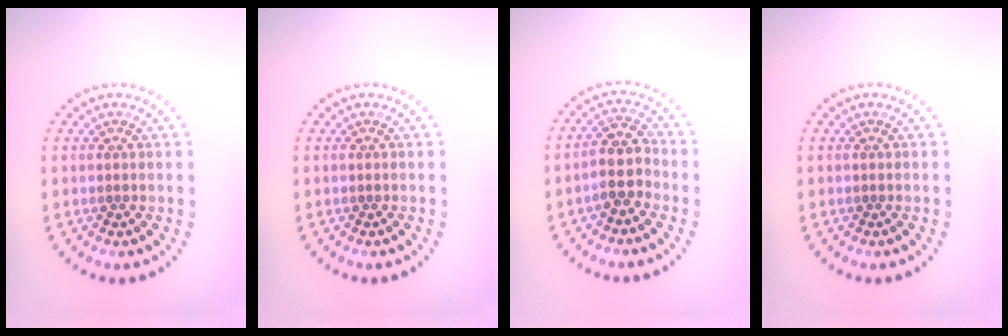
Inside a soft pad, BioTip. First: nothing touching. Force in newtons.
{"total": 0.0}
{"total": 3.0, "press": 2.7, "slide": 1.4}
{"total": 0.0}